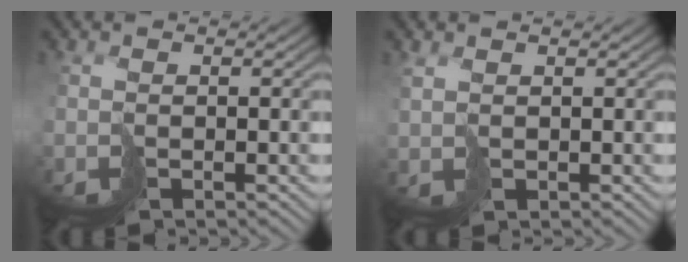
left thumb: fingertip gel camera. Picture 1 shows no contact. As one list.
[{"total": 1.3, "force": [1.3, 0.3, -0.2], "torque": [-0.002, 0.001, 0.031]}]